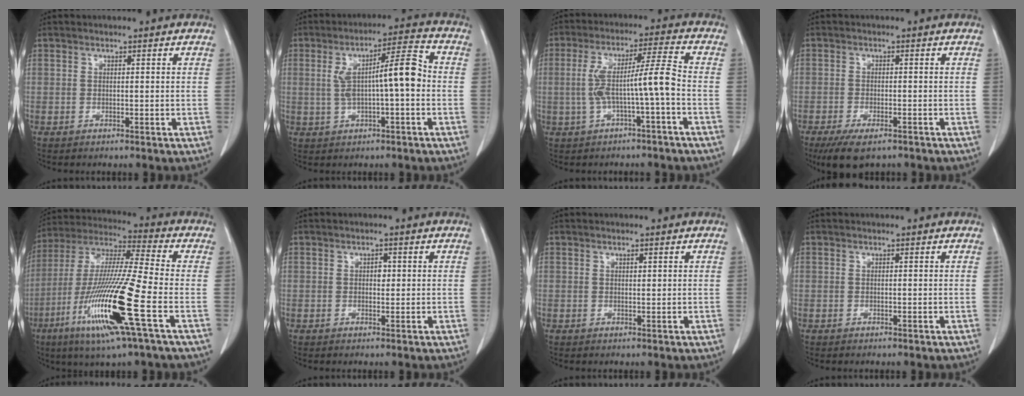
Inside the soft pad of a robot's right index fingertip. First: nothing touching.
{"total": 9.2, "force": [-0.1, 1.3, 9.1], "torque": [-0.154, 0.025, -0.002]}
{"total": 8.4, "force": [-1.6, -0.1, 8.2], "torque": [-0.158, 0.028, -0.024]}
{"total": 6.9, "force": [-4.9, 2.2, 4.2], "torque": [-0.071, -0.013, -0.079]}
{"total": 19.4, "force": [-7.1, 0.0, 18.1], "torque": [-0.385, -0.035, -0.142]}
{"total": 1.1, "force": [0.2, 0.7, 0.9], "torque": [-0.011, 0.002, 0.002]}
{"total": 0.5, "force": [0.3, 0.1, 0.4], "torque": [-0.010, -0.003, 0.006]}
{"total": 0.0}